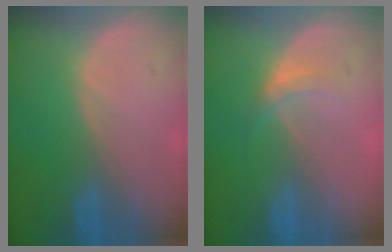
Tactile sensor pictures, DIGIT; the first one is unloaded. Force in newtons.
{"total": 2.6, "press": 2.2, "slide": 1.4}